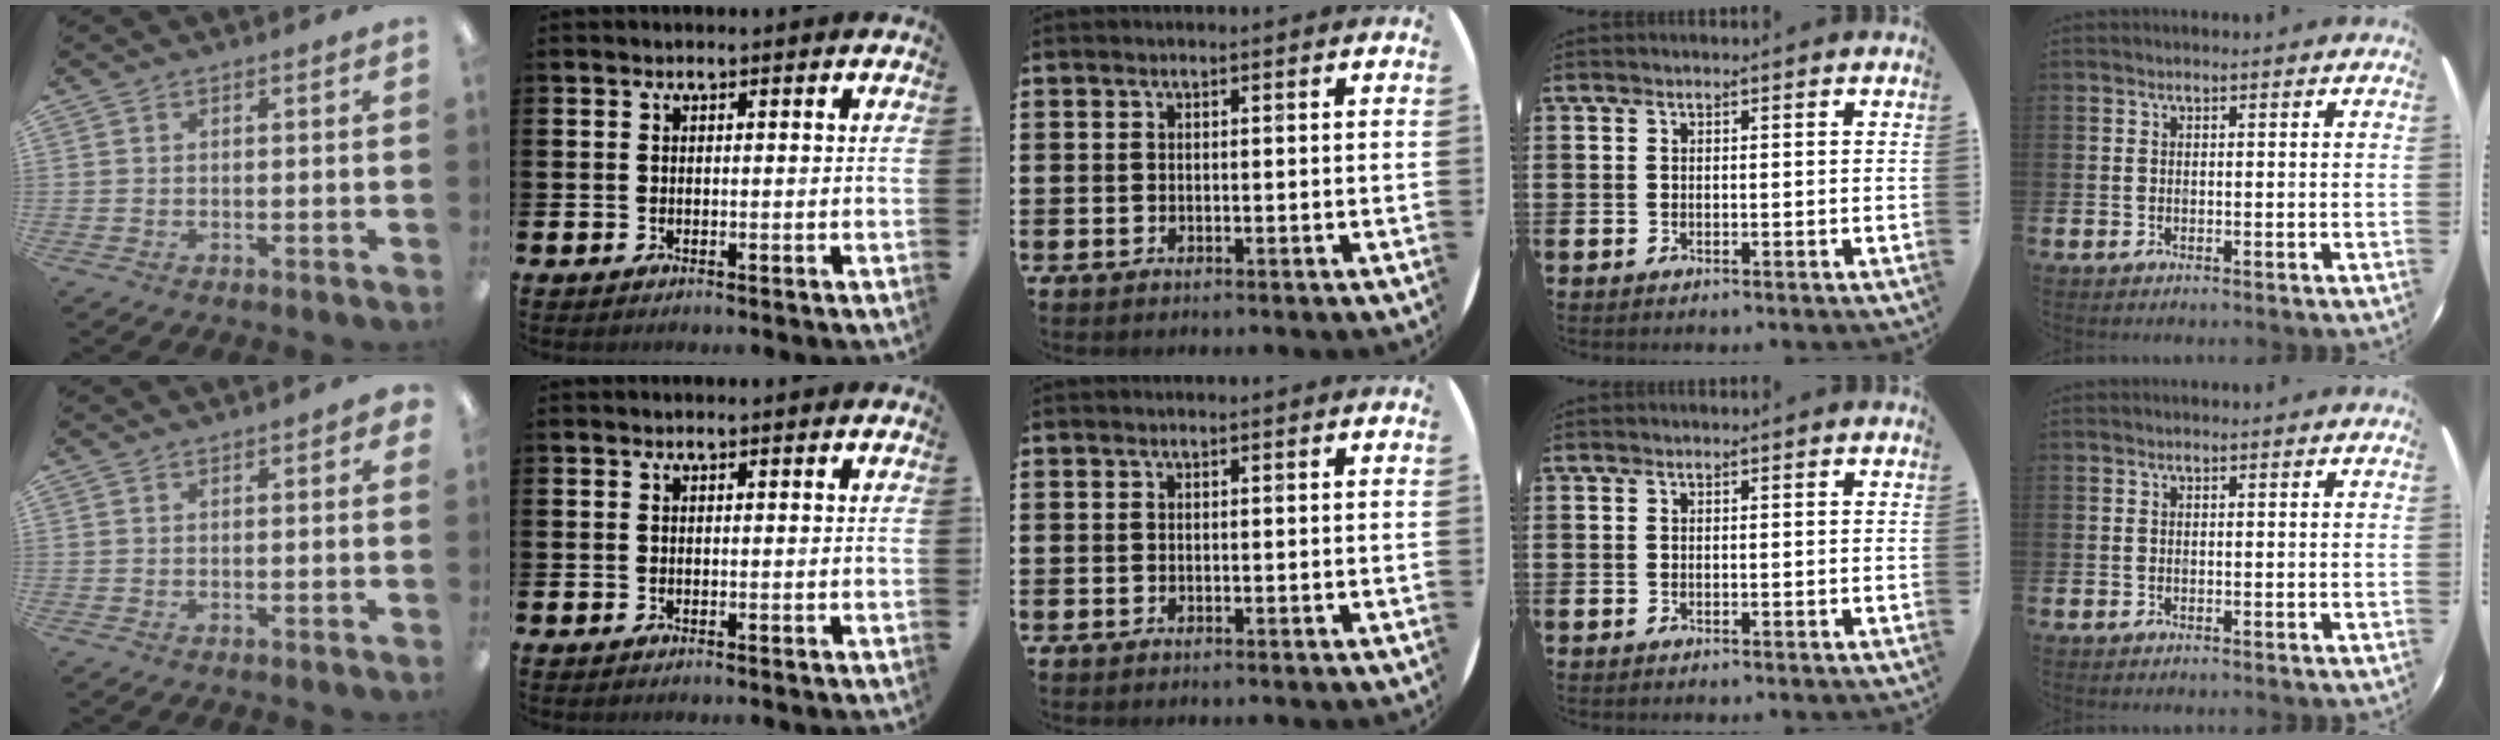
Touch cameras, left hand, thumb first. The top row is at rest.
{"thumb": {"total": 0.9, "force": [0.5, 0.2, 0.8], "torque": [-0.007, -0.002, 0.006]}}